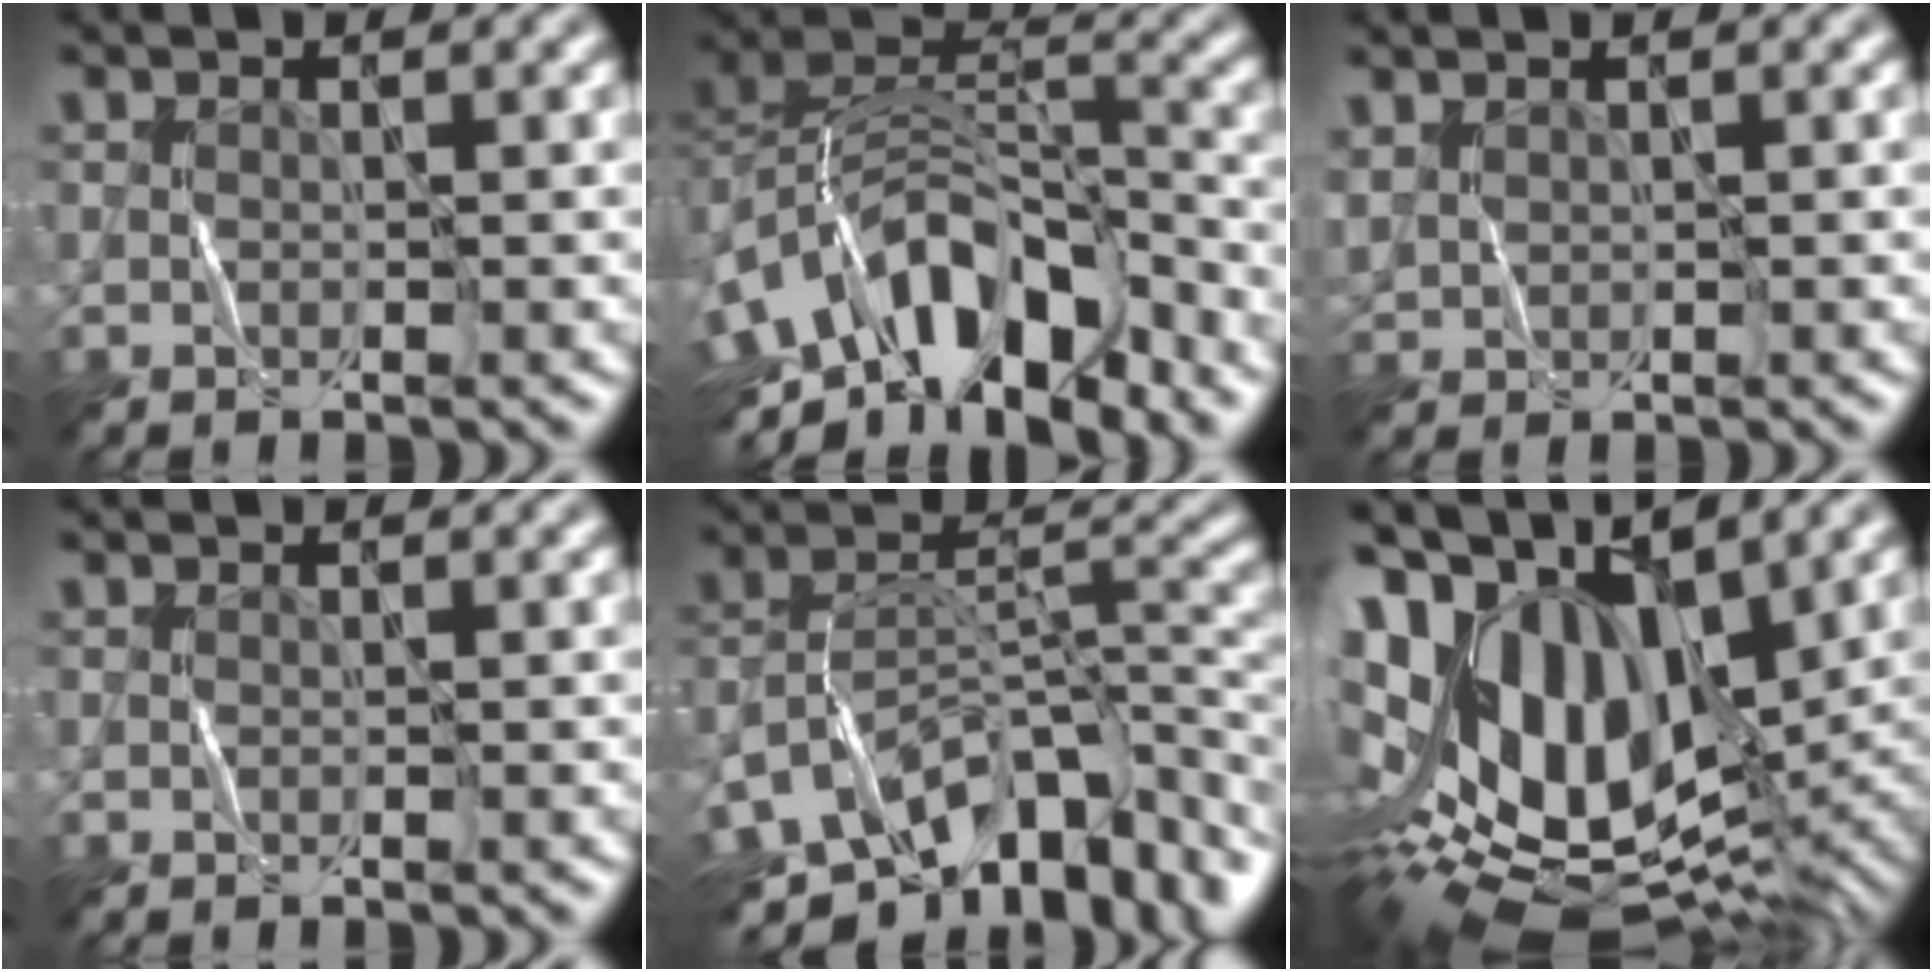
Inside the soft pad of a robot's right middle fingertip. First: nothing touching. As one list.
[{"total": 11.2, "force": [-5.9, 5.6, 7.7], "torque": [-0.124, 0.009, -0.111]}, {"total": 1.3, "force": [1.0, 0.7, 0.4], "torque": [-0.014, 0.005, 0.027]}, {"total": 0.0}, {"total": 12.7, "force": [-7.6, 6.0, 8.3], "torque": [-0.150, 0.003, -0.128]}, {"total": 17.4, "force": [3.7, 10.2, 13.6], "torque": [-0.253, 0.012, 0.082]}]